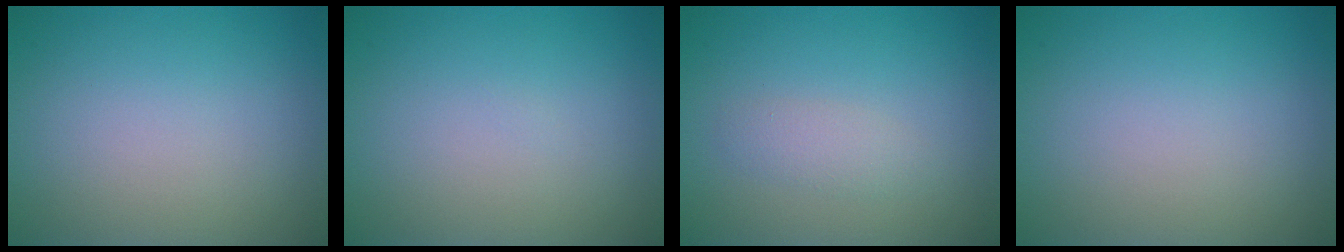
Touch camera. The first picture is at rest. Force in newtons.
{"total": 0.0}
{"total": 1.5, "press": 1.5, "slide": 0.1}
{"total": 0.0}